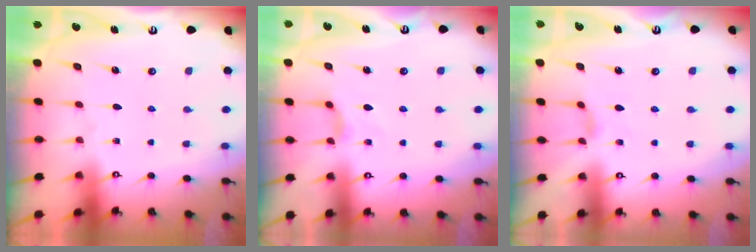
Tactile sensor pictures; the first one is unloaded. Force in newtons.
{"total": 2.7, "press": 2.6, "slide": 0.6}
{"total": 2.4, "press": 2.3, "slide": 0.5}